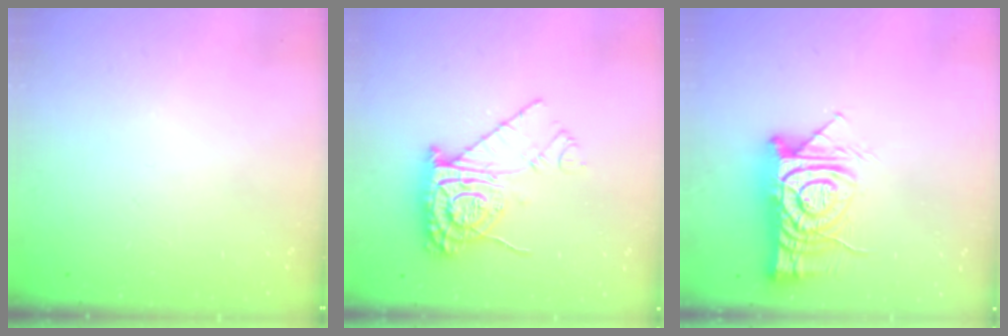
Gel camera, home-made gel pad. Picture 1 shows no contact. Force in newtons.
{"total": 11.2, "press": 11.2, "slide": 1.1}
{"total": 15.9, "press": 15.9, "slide": 0.8}